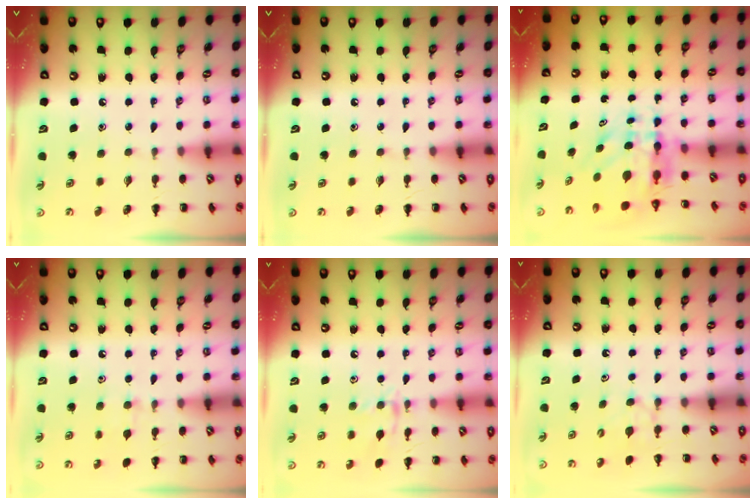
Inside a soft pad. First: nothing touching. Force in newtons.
{"total": 0.0}
{"total": 6.2, "press": 6.0, "slide": 1.7}
{"total": 6.6, "press": 6.3, "slide": 1.9}
{"total": 9.7, "press": 9.6, "slide": 1.0}
{"total": 2.6, "press": 2.4, "slide": 1.1}